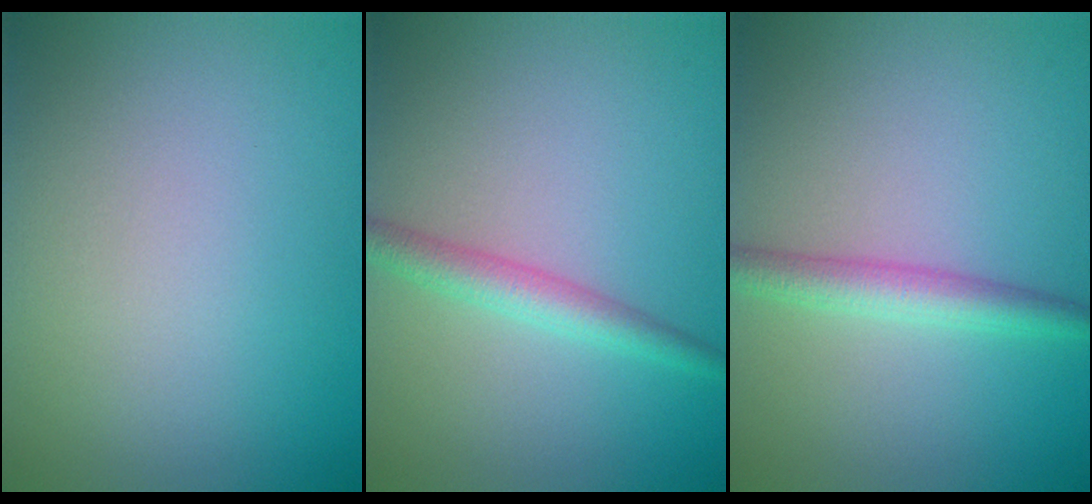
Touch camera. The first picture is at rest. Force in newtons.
{"total": 2.6, "press": 2.6, "slide": 0.1}
{"total": 2.9, "press": 2.9, "slide": 0.1}